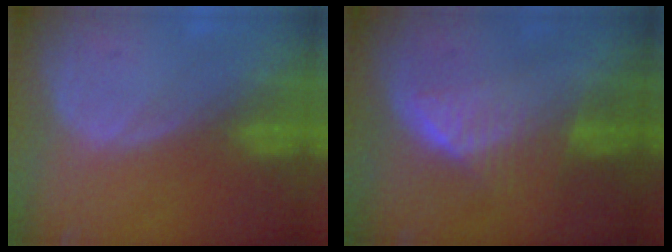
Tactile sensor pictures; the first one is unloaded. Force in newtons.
{"total": 6.5, "press": 5.7, "slide": 3.2}